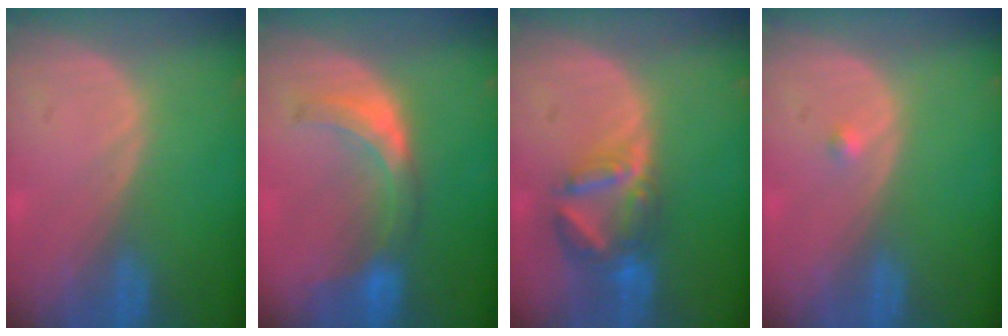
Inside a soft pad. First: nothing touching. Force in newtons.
{"total": 6.3, "press": 6.3, "slide": 0.1}
{"total": 7.2, "press": 6.3, "slide": 3.4}
{"total": 0.8, "press": 0.6, "slide": 0.4}